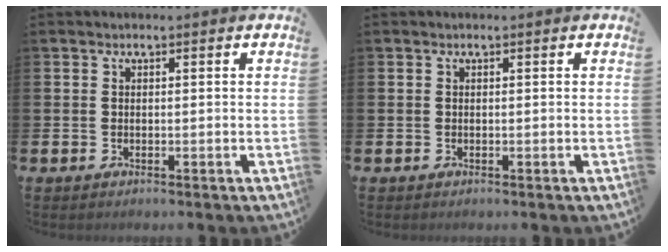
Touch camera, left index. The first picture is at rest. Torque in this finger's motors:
{"motor_torque": [0.00, 0.00, -0.01, 0.00]}